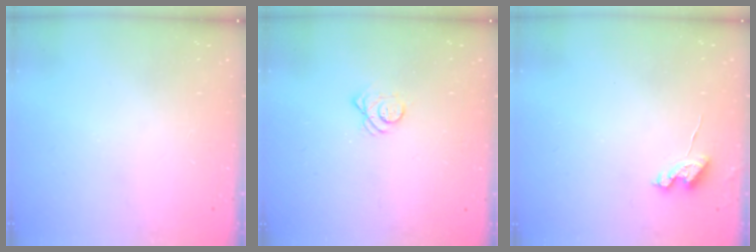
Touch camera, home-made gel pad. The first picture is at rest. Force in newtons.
{"total": 4.3, "press": 4.3, "slide": 0.5}
{"total": 5.0, "press": 4.9, "slide": 0.6}